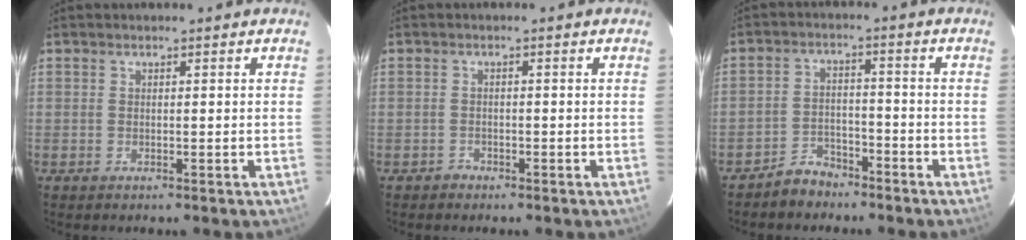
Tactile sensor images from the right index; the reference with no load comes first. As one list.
[{"total": 1.4, "force": [-1.0, 0.9, -0.2], "torque": [0.001, 0.008, -0.016]}, {"total": 5.3, "force": [-4.4, 2.8, 0.7], "torque": [-0.028, 0.017, -0.073]}]